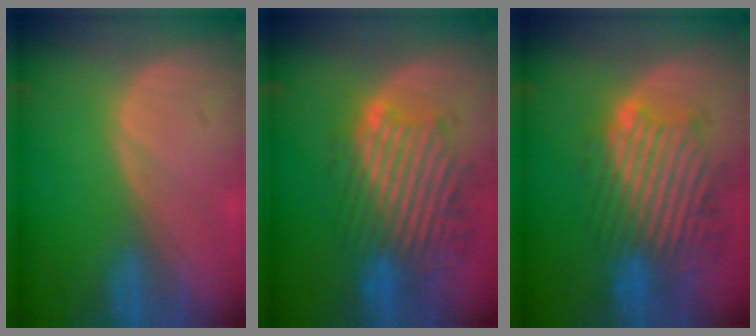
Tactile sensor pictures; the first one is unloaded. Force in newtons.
{"total": 10.7, "press": 10.1, "slide": 3.7}
{"total": 11.1, "press": 10.3, "slide": 4.0}